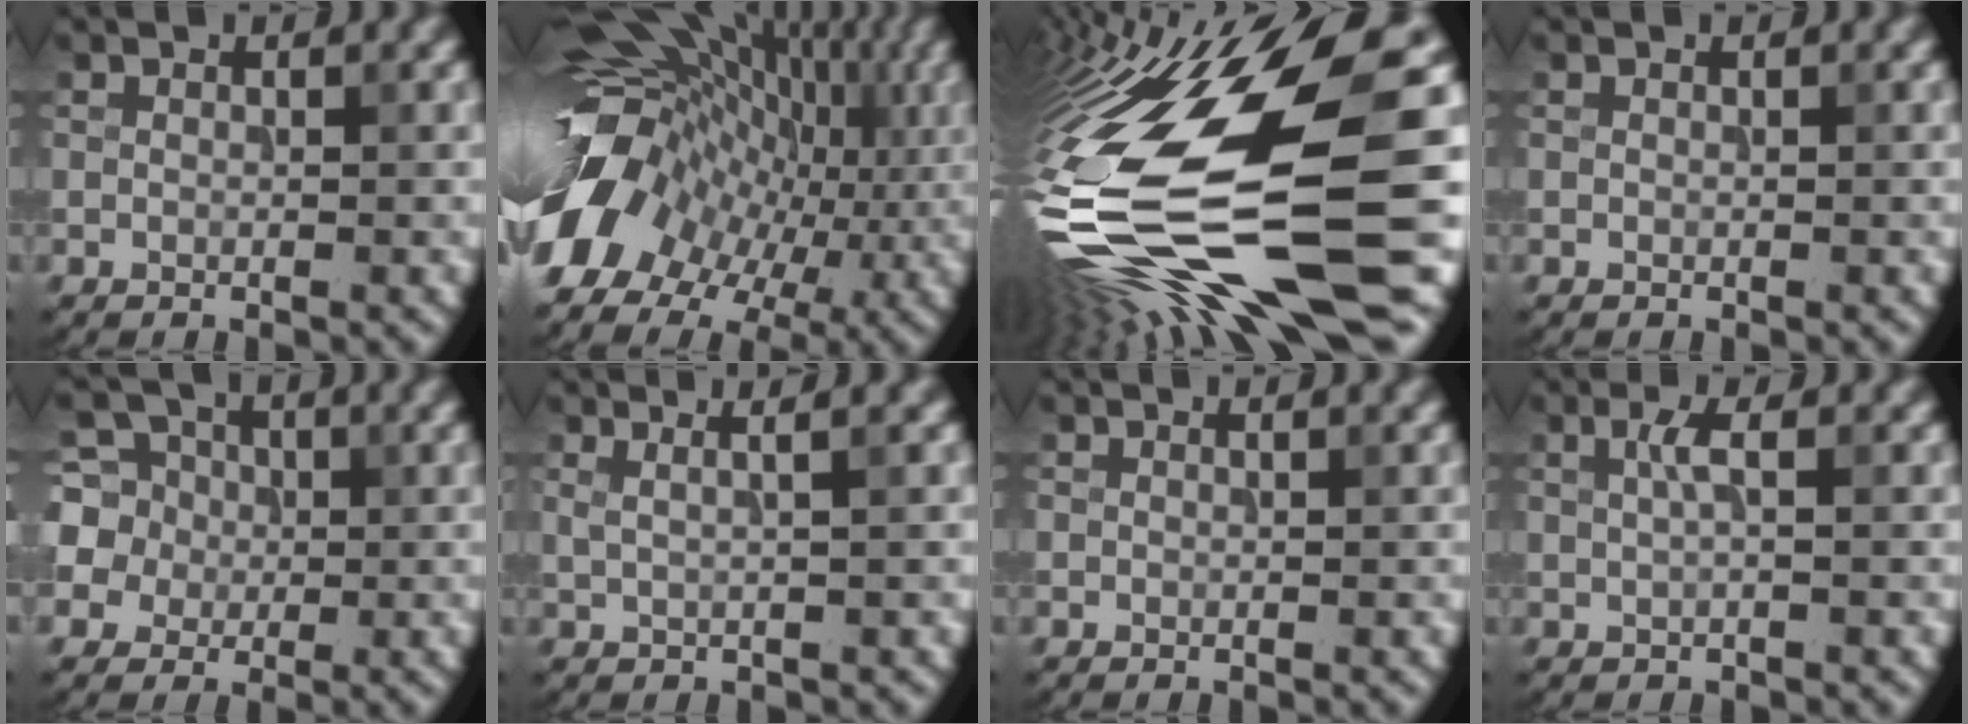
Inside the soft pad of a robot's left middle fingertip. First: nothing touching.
{"total": 16.1, "force": [-1.2, 11.4, 11.2], "torque": [-0.201, -0.003, -0.006]}
{"total": 17.9, "force": [-4.4, 4.3, 16.8], "torque": [-0.321, -0.009, -0.071]}
{"total": 0.0}
{"total": 6.7, "force": [0.9, 6.3, 2.1], "torque": [-0.052, 0.036, 0.002]}
{"total": 3.0, "force": [1.6, 1.2, 2.2], "torque": [-0.019, 0.012, -0.001]}
{"total": 0.0}
{"total": 1.4, "force": [0.4, 0.2, 1.4], "torque": [-0.030, 0.003, 0.006]}